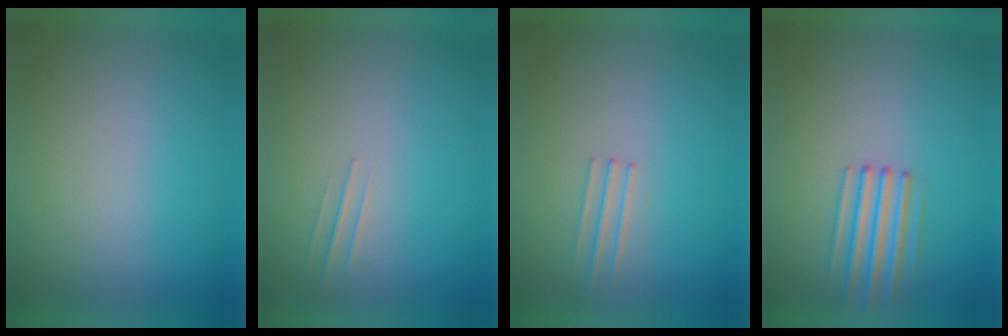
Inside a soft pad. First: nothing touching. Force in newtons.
{"total": 1.0}
{"total": 1.2}
{"total": 2.6}